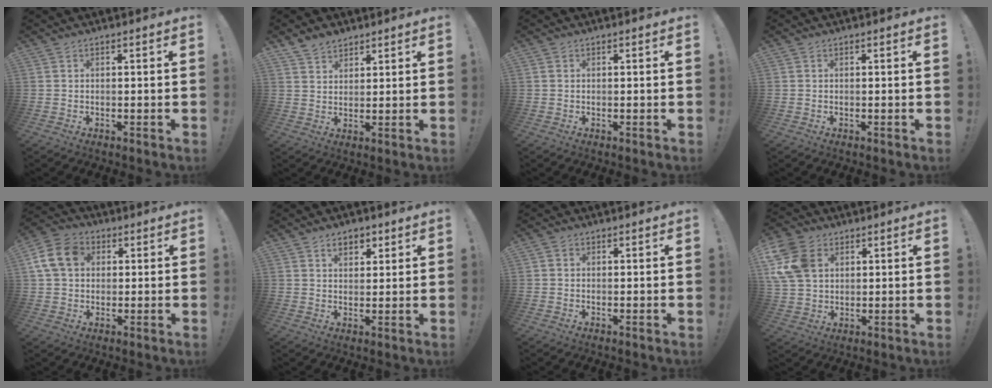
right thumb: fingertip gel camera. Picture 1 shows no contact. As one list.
[{"total": 5.3, "force": [4.4, 2.9, 1.0], "torque": [-0.013, -0.029, 0.082]}, {"total": 0.5, "force": [0.1, 0.5, 0.0], "torque": [-0.008, 0.005, 0.004]}, {"total": 0.0}, {"total": 12.6, "force": [3.2, 9.9, 7.1], "torque": [-0.125, 0.002, 0.067]}, {"total": 4.9, "force": [2.7, 3.3, 2.3], "torque": [-0.026, -0.010, 0.047]}, {"total": 0.9, "force": [0.1, 0.9, 0.1], "torque": [0.003, 0.002, 0.001]}, {"total": 14.0, "force": [4.6, 10.2, 8.4], "torque": [-0.170, -0.008, 0.094]}]